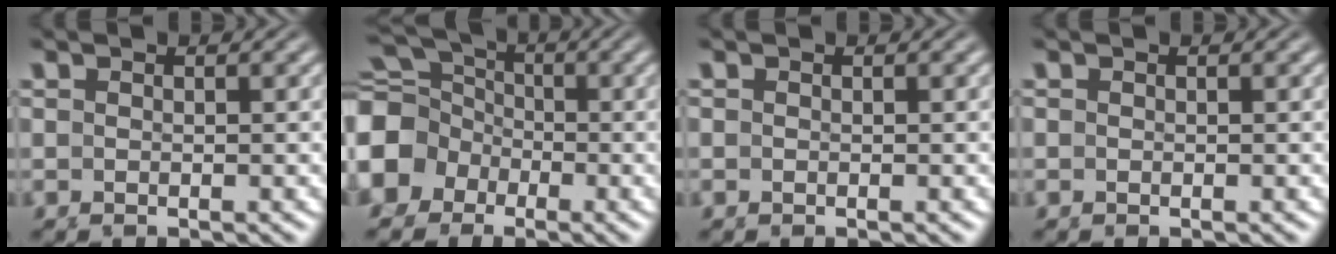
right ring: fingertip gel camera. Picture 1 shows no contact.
{"total": 9.2, "force": [0.2, 8.2, 4.2], "torque": [-0.087, -0.012, -0.003]}
{"total": 0.0}
{"total": 0.0}